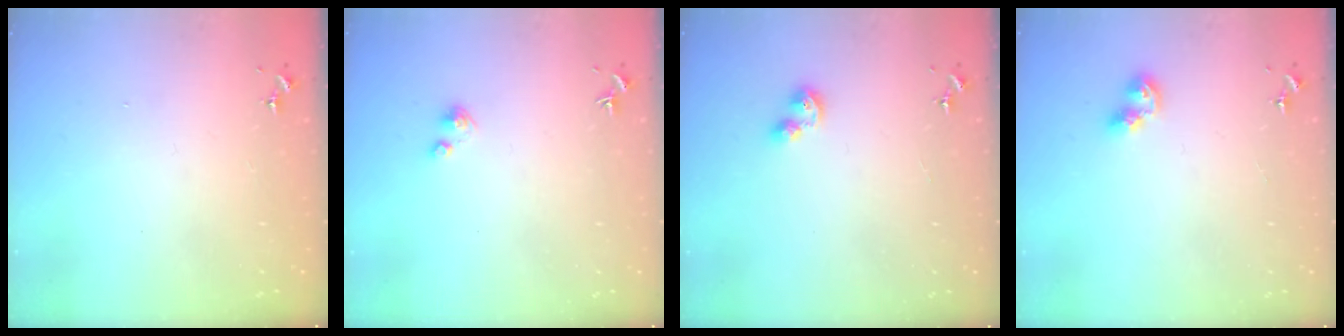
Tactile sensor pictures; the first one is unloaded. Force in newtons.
{"total": 2.8, "press": 2.8, "slide": 0.3}
{"total": 6.8, "press": 6.8, "slide": 0.5}
{"total": 7.1, "press": 7.1, "slide": 0.7}